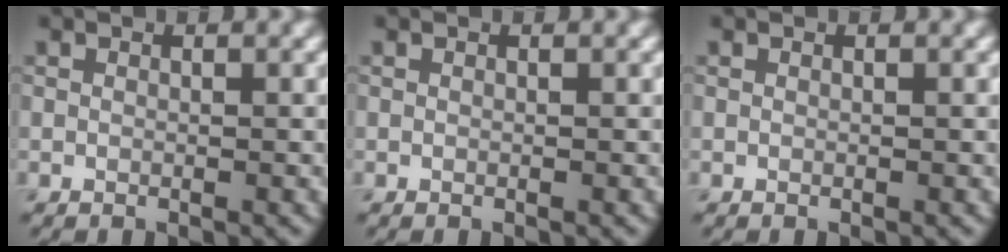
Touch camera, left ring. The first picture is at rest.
{"total": 0.0}
{"total": 0.0}